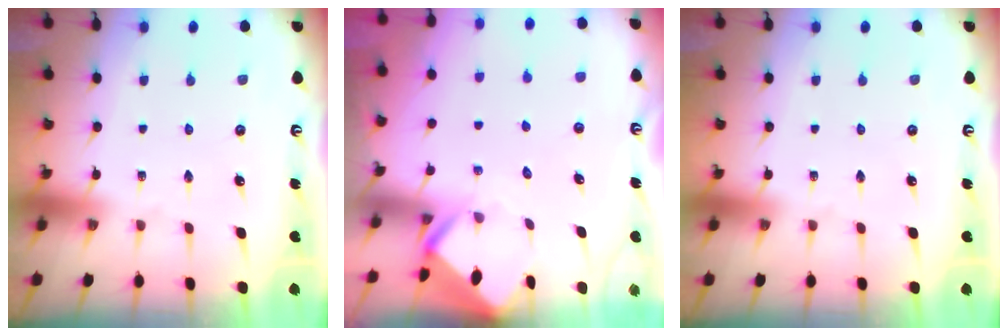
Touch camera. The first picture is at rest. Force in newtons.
{"total": 2.6, "press": 2.6, "slide": 0.1}
{"total": 0.0}